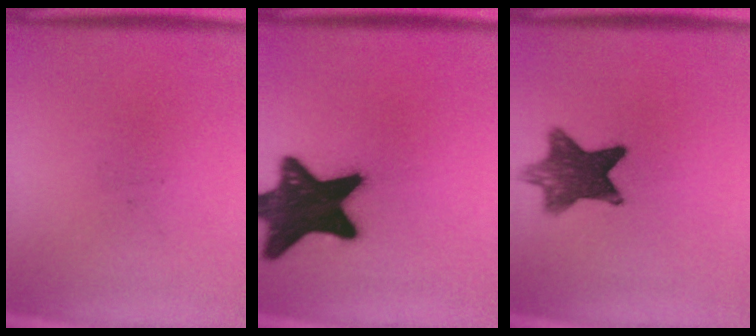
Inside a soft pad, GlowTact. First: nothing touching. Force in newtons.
{"total": 19.5}
{"total": 9.9}